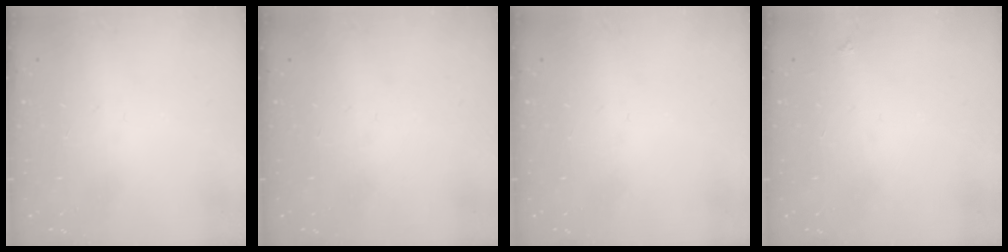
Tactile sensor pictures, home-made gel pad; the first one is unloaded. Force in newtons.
{"total": 0.0}
{"total": 0.0}
{"total": 2.1, "press": 2.1, "slide": 0.3}